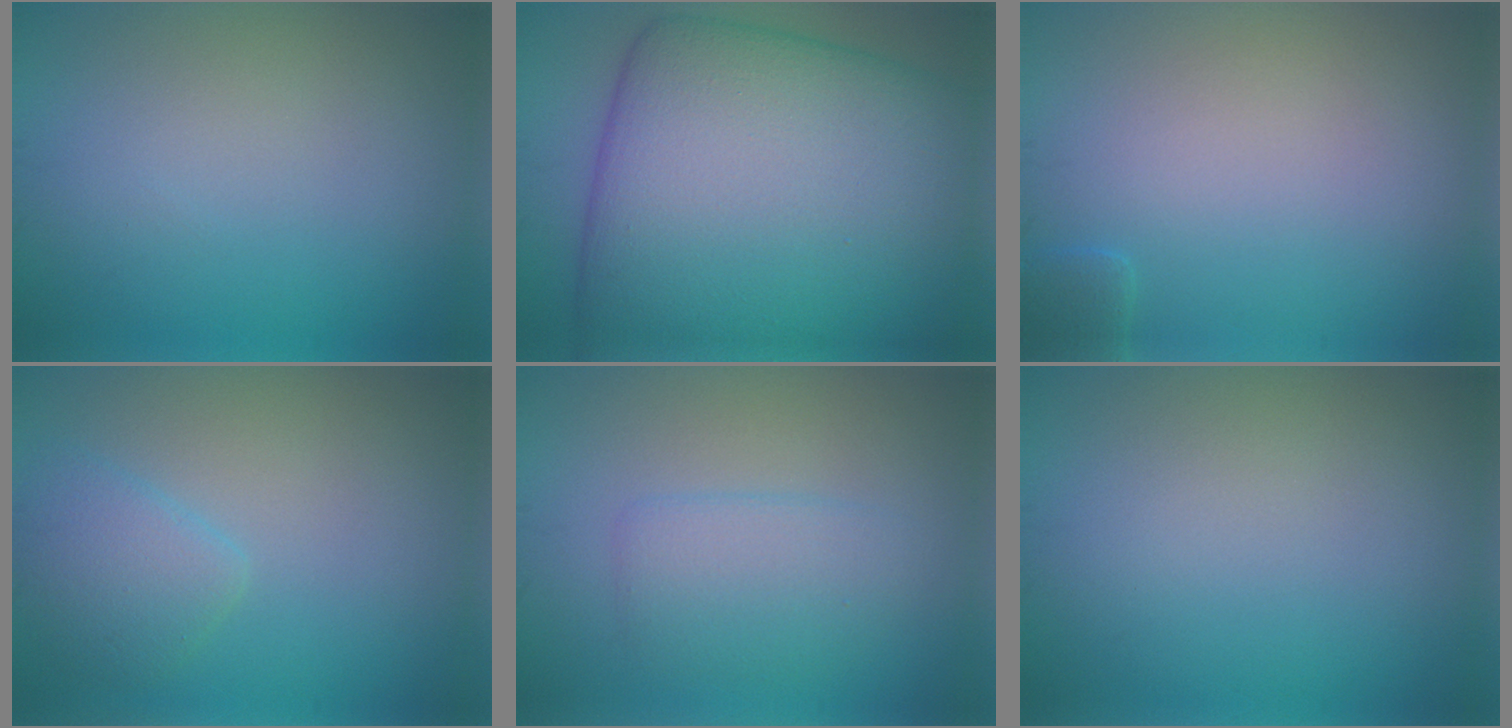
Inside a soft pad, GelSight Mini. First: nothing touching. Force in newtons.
{"total": 20.0, "press": 20.0, "slide": 0.3}
{"total": 1.1, "press": 1.0, "slide": 0.1}
{"total": 2.6, "press": 2.6, "slide": 0.2}
{"total": 3.0, "press": 3.0, "slide": 0.1}
{"total": 0.0}